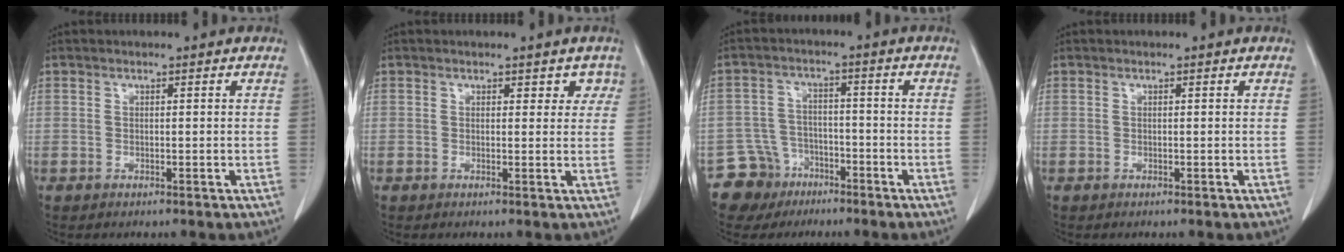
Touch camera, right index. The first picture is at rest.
{"total": 2.4, "force": [1.1, 1.7, 1.3], "torque": [0.007, 0.006, 0.003]}
{"total": 6.8, "force": [-4.4, 5.2, -0.1], "torque": [0.006, 0.008, -0.078]}
{"total": 0.0}